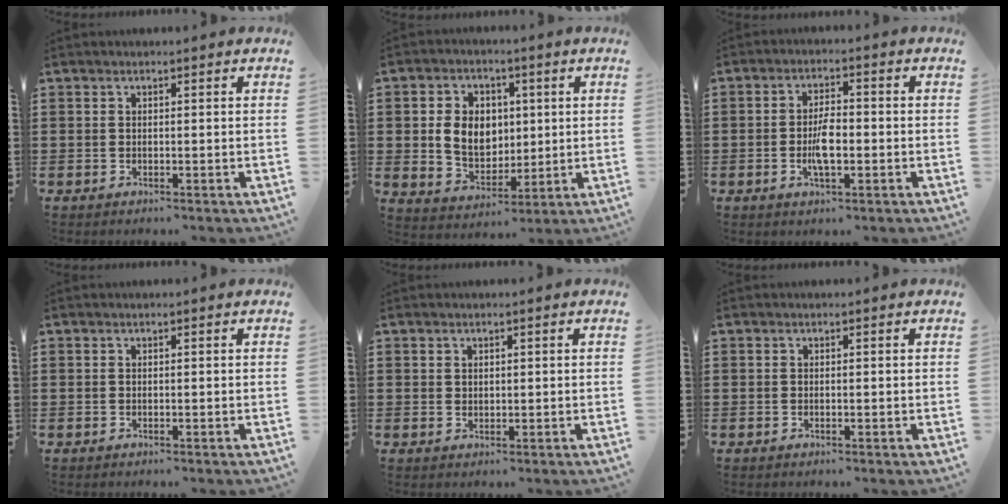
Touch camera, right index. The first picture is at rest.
{"total": 7.6, "force": [0.8, 6.1, 4.4], "torque": [-0.095, 0.009, 0.011]}
{"total": 5.0, "force": [-1.0, 1.8, 4.6], "torque": [-0.101, -0.002, -0.025]}
{"total": 0.0}
{"total": 1.0, "force": [0.7, 0.6, 0.2], "torque": [-0.006, 0.003, 0.014]}
{"total": 0.0}